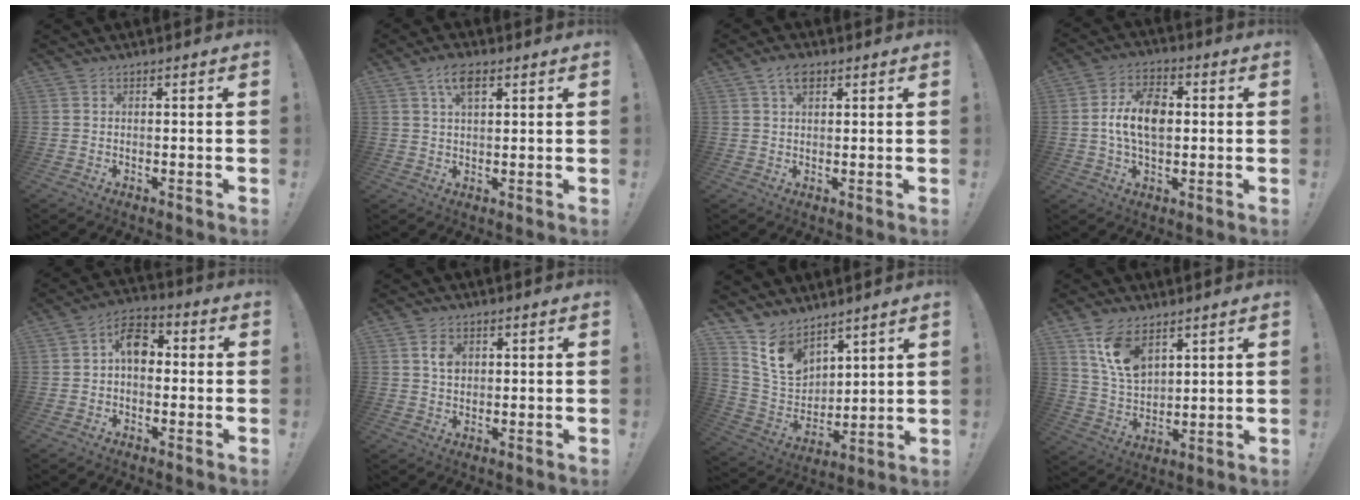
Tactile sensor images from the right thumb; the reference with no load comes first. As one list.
[{"total": 6.2, "force": [2.9, 2.9, 4.7], "torque": [-0.075, -0.004, 0.048]}, {"total": 4.7, "force": [2.4, 2.7, 3.1], "torque": [-0.051, 0.000, 0.043]}, {"total": 12.0, "force": [0.2, 7.2, 9.5], "torque": [-0.171, 0.006, 0.001]}, {"total": 8.3, "force": [0.7, 5.6, 6.1], "torque": [-0.099, 0.018, 0.017]}, {"total": 3.9, "force": [1.3, 2.8, 2.5], "torque": [-0.035, -0.001, 0.021]}, {"total": 12.8, "force": [9.5, 7.3, 4.4], "torque": [-0.106, -0.059, 0.191]}, {"total": 11.8, "force": [7.0, 6.8, 6.8], "torque": [-0.134, -0.030, 0.134]}]